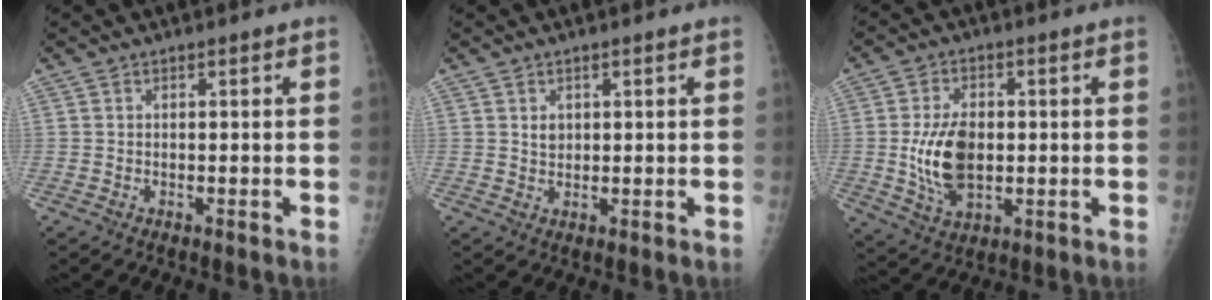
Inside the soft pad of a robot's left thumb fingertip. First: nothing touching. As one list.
[{"total": 1.9, "force": [0.6, 1.5, 1.0], "torque": [-0.003, -0.003, 0.012]}, {"total": 10.9, "force": [-0.6, 6.7, 8.5], "torque": [-0.144, -0.003, -0.003]}]